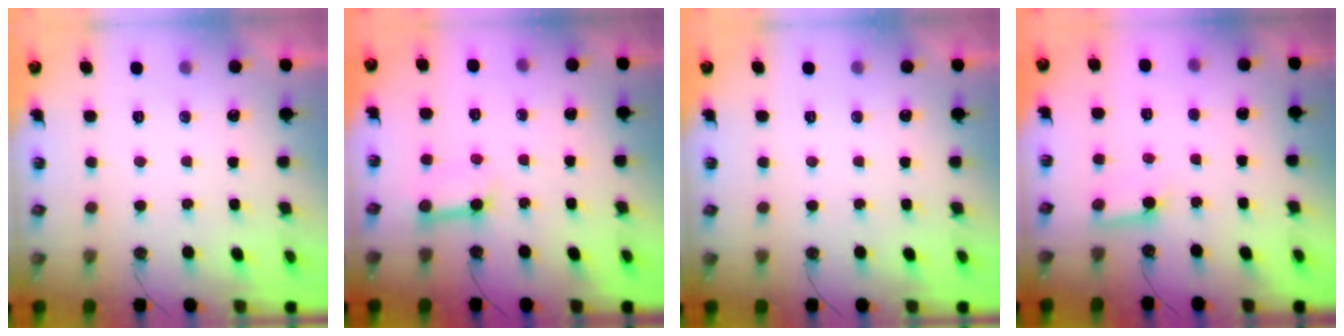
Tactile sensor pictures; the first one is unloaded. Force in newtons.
{"total": 8.6, "press": 8.5, "slide": 1.0}
{"total": 0.0}
{"total": 3.6, "press": 3.6, "slide": 0.3}